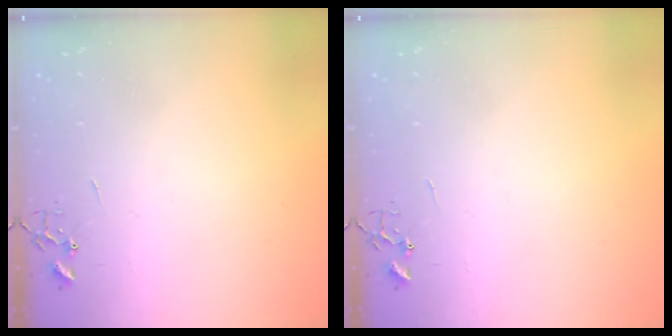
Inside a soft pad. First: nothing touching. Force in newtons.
{"total": 0.0}